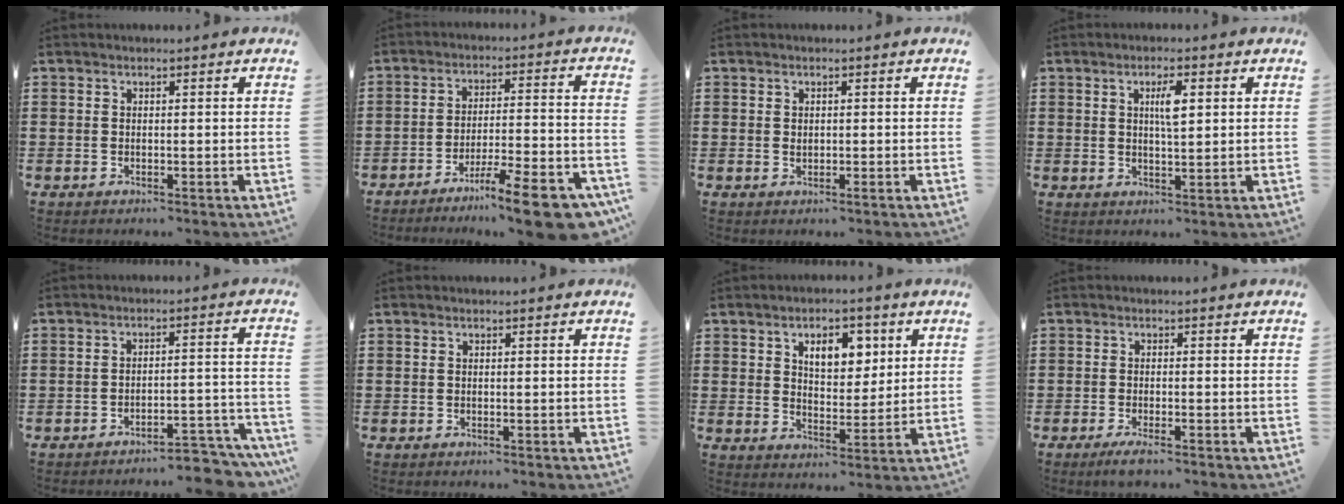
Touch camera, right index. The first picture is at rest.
{"total": 11.5, "force": [-8.9, 0.9, 7.3], "torque": [-0.107, 0.022, -0.160]}
{"total": 0.7, "force": [0.2, 0.3, 0.5], "torque": [-0.011, 0.001, 0.004]}
{"total": 3.8, "force": [1.1, 1.0, 3.5], "torque": [-0.065, 0.005, 0.013]}
{"total": 5.1, "force": [-4.8, 0.5, 1.7], "torque": [-0.028, 0.000, -0.093]}
{"total": 0.0}
{"total": 6.3, "force": [2.8, 3.6, 4.3], "torque": [-0.074, 0.005, 0.044]}
{"total": 2.0, "force": [-1.4, 0.1, 1.3], "torque": [-0.029, -0.003, -0.028]}